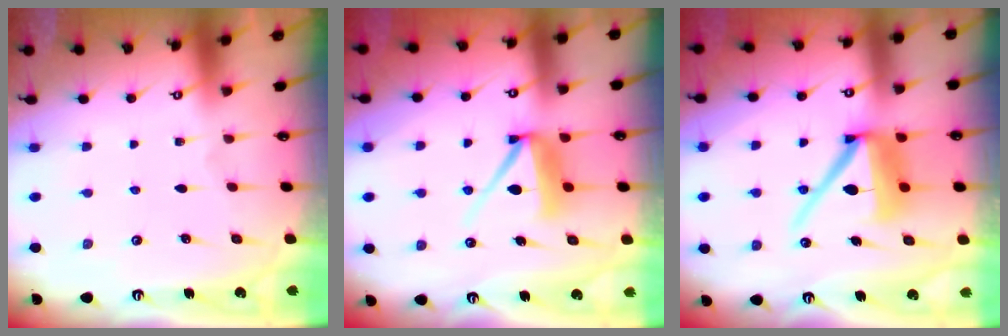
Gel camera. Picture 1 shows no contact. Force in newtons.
{"total": 11.2, "press": 11.2, "slide": 0.7}
{"total": 13.0, "press": 13.0, "slide": 1.2}